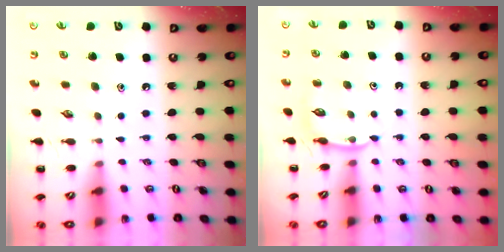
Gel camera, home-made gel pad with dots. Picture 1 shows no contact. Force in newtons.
{"total": 4.5, "press": 4.4, "slide": 1.1}